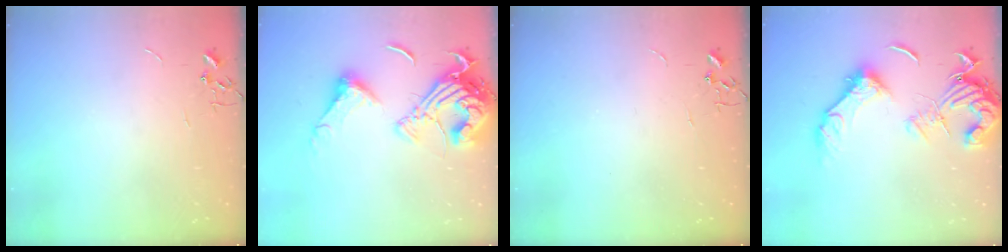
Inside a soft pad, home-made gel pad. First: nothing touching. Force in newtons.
{"total": 19.0, "press": 18.9, "slide": 1.9}
{"total": 0.0}
{"total": 16.8, "press": 16.7, "slide": 2.2}